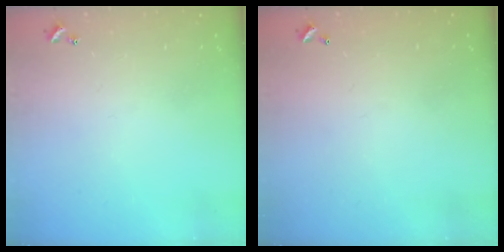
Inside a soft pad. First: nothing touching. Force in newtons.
{"total": 2.8, "press": 2.8, "slide": 0.1}